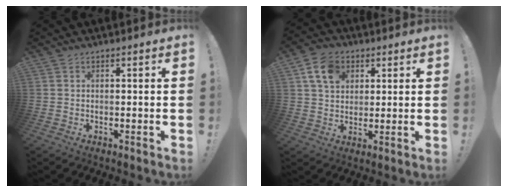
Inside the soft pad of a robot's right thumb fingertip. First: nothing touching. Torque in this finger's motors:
{"motor_torque": [0.57, 1.86, -0.01, 0.17, 0.02]}